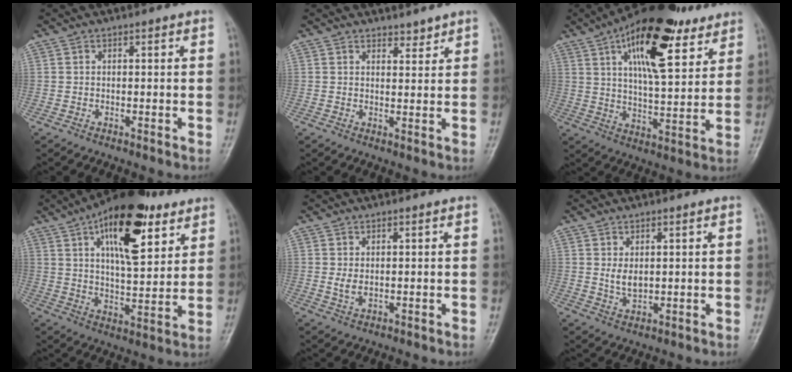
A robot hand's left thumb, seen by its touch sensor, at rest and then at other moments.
{"total": 2.3, "force": [2.1, 0.9, 0.4], "torque": [0.009, -0.017, 0.030]}
{"total": 21.6, "force": [11.0, 8.5, 16.5], "torque": [-0.230, -0.031, 0.174]}
{"total": 19.9, "force": [9.5, 8.6, 15.2], "torque": [-0.202, -0.031, 0.149]}
{"total": 2.1, "force": [0.4, 1.0, 1.8], "torque": [-0.032, -0.003, 0.014]}
{"total": 3.2, "force": [0.9, 1.7, 2.6], "torque": [-0.041, -0.012, 0.023]}